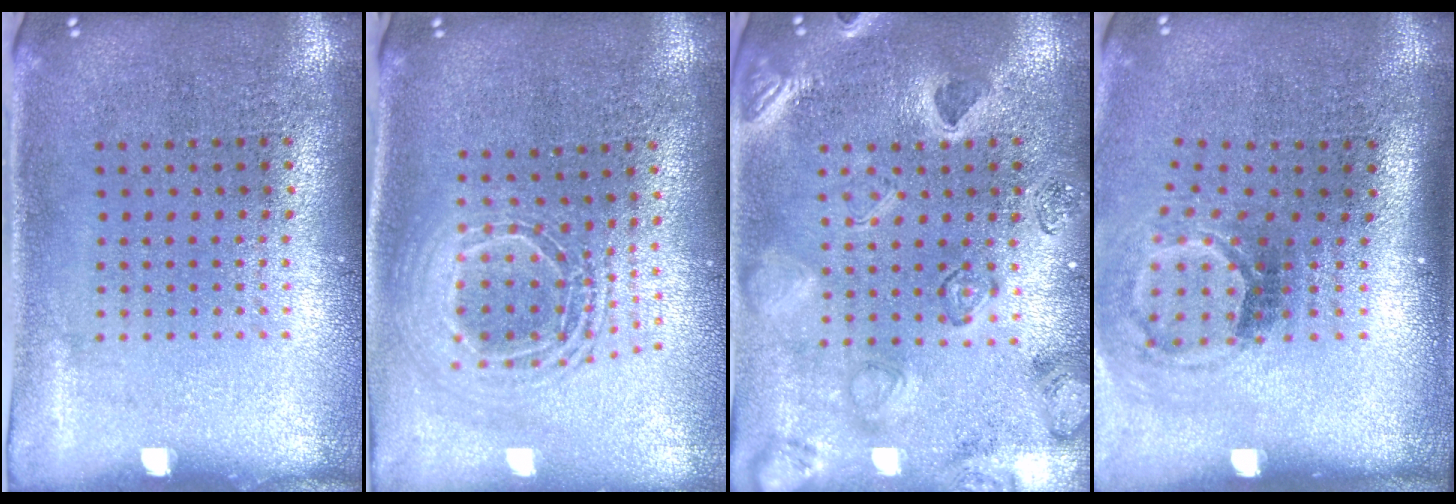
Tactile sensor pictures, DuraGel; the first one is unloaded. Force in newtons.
{"total": 2.0, "press": 1.6, "slide": 1.2}
{"total": 2.5, "press": 2.4, "slide": 0.9}
{"total": 1.8, "press": 1.2, "slide": 1.4}